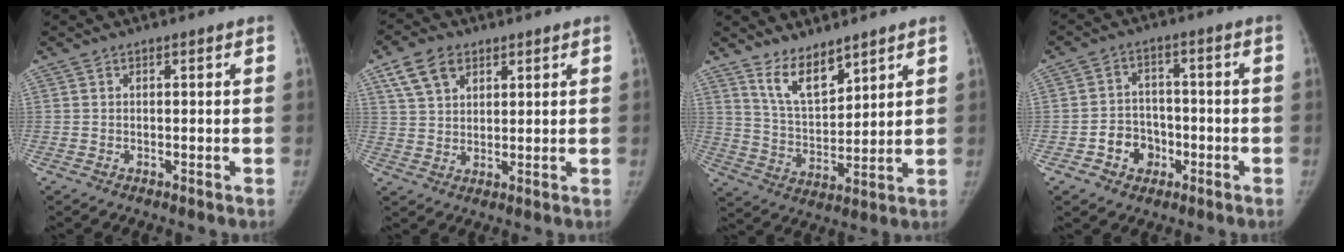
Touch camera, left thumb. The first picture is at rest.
{"total": 7.3, "force": [4.0, 4.8, 3.8], "torque": [-0.054, -0.009, 0.076]}
{"total": 8.9, "force": [6.7, 3.4, 4.7], "torque": [-0.063, -0.055, 0.136]}
{"total": 6.9, "force": [-2.8, 5.8, 2.4], "torque": [-0.007, 0.025, -0.046]}